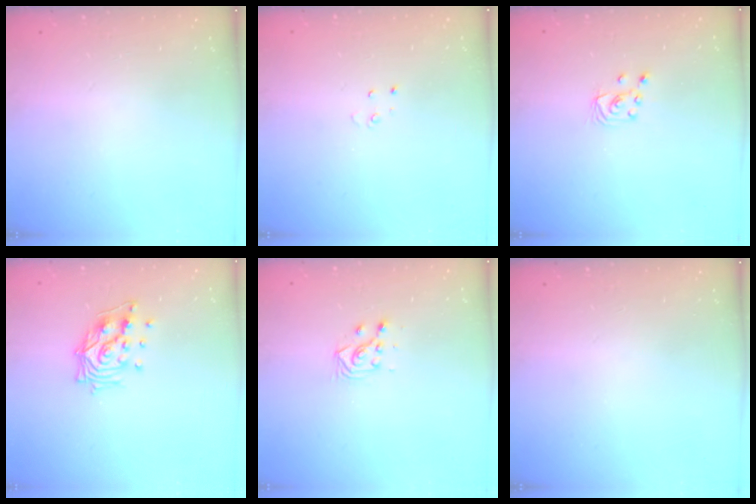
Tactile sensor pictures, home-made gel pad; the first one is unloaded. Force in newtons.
{"total": 3.0, "press": 2.9, "slide": 0.3}
{"total": 3.0, "press": 3.0, "slide": 0.2}
{"total": 13.1, "press": 13.0, "slide": 1.2}
{"total": 3.5, "press": 3.4, "slide": 0.9}
{"total": 0.0}